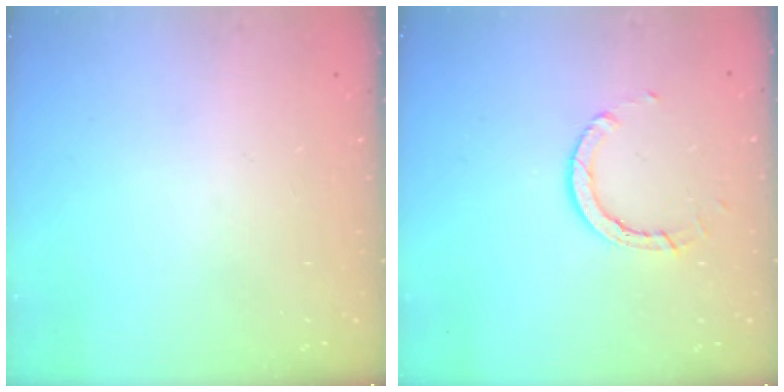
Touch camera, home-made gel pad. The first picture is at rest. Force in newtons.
{"total": 4.9, "press": 4.9, "slide": 0.5}